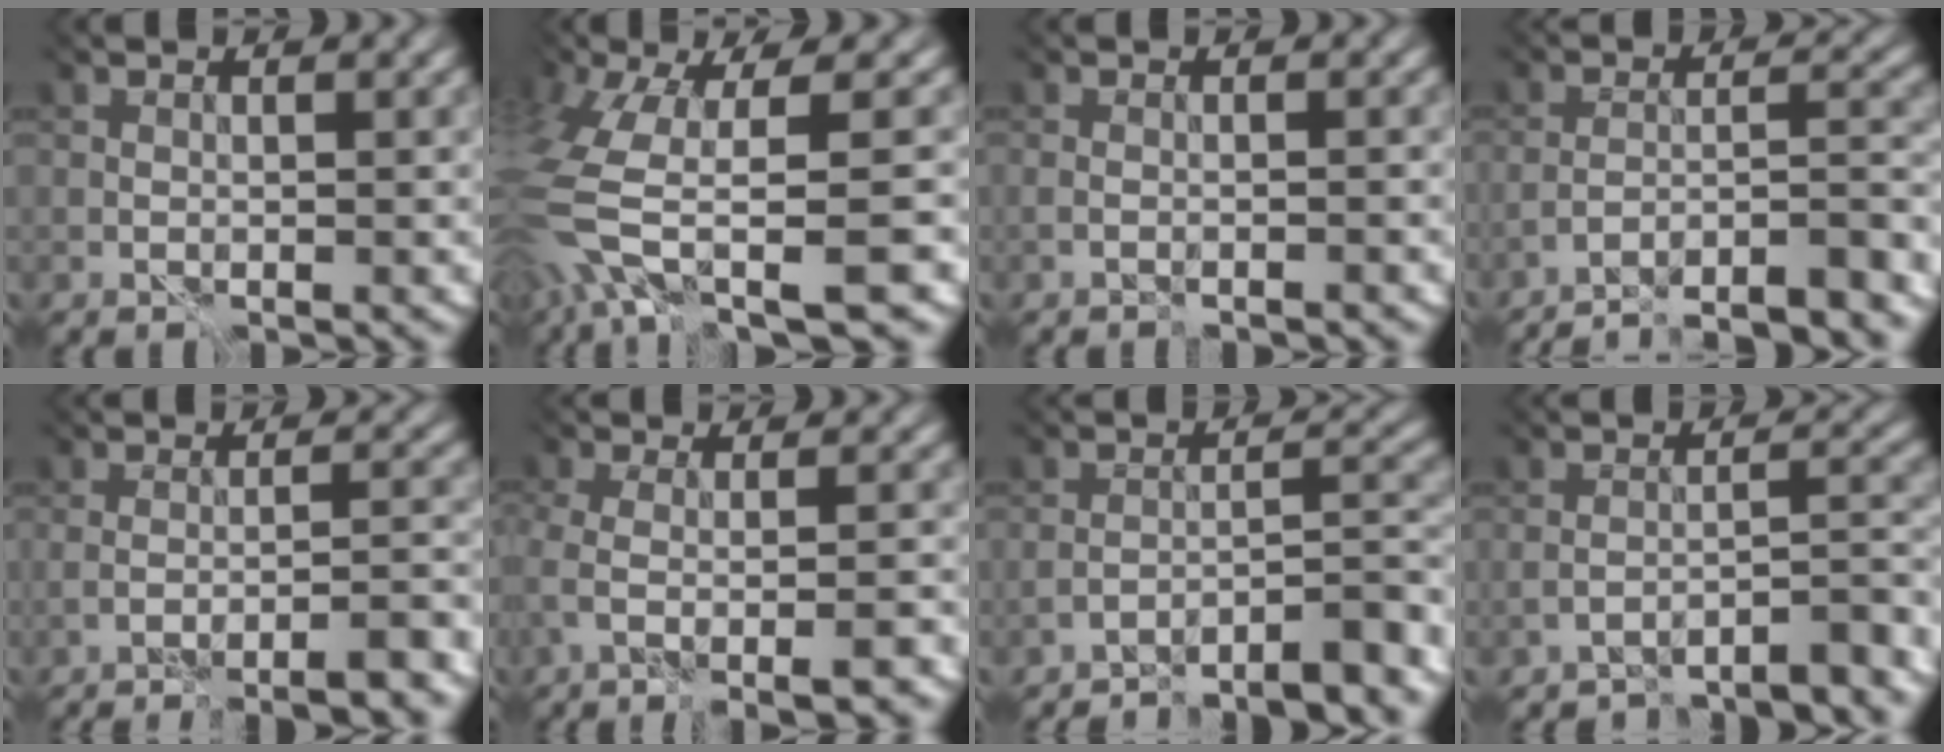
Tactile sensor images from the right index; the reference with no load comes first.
{"total": 8.9, "force": [-4.7, 2.5, 7.1], "torque": [-0.164, -0.023, -0.073]}
{"total": 1.2, "force": [-1.1, -0.1, 0.4], "torque": [-0.008, 0.002, -0.019]}
{"total": 11.5, "force": [-10.5, 1.2, 4.5], "torque": [-0.045, 0.012, -0.138]}
{"total": 4.7, "force": [-3.4, 0.2, 3.2], "torque": [-0.036, 0.001, -0.054]}
{"total": 4.4, "force": [-2.3, 1.1, 3.5], "torque": [-0.045, -0.005, -0.027]}
{"total": 7.1, "force": [-6.7, 0.5, 2.4], "torque": [-0.024, 0.013, -0.104]}
{"total": 6.3, "force": [-6.0, 0.4, 1.8], "torque": [-0.020, 0.004, -0.088]}